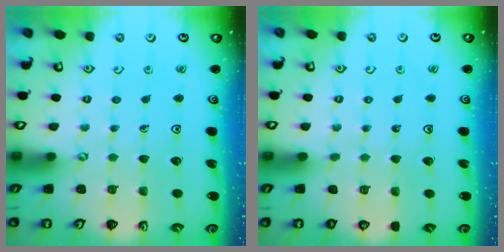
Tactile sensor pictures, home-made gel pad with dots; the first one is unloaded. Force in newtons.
{"total": 0.0}